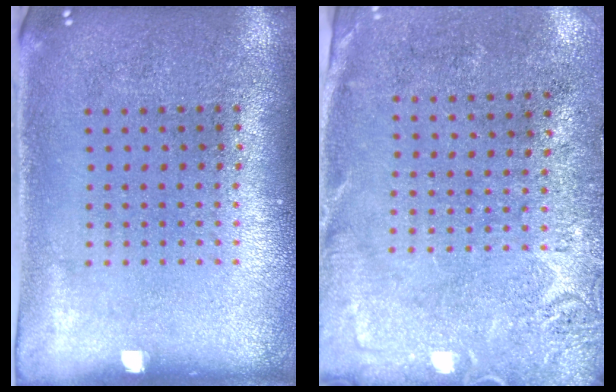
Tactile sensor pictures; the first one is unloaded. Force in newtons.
{"total": 2.7, "press": 2.3, "slide": 1.5}